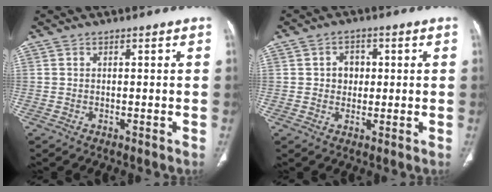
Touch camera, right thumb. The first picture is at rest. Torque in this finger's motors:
{"motor_torque": [-0.13, -0.08, -0.05, -0.15, 0.08]}